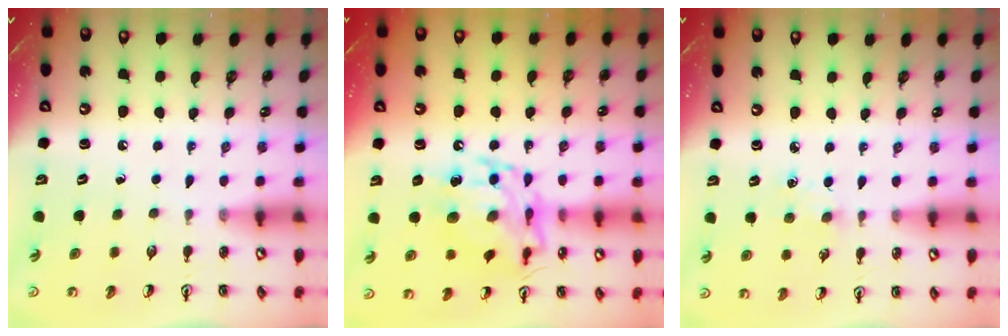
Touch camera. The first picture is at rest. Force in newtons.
{"total": 14.2, "press": 14.2, "slide": 1.1}
{"total": 2.8, "press": 2.8, "slide": 0.4}